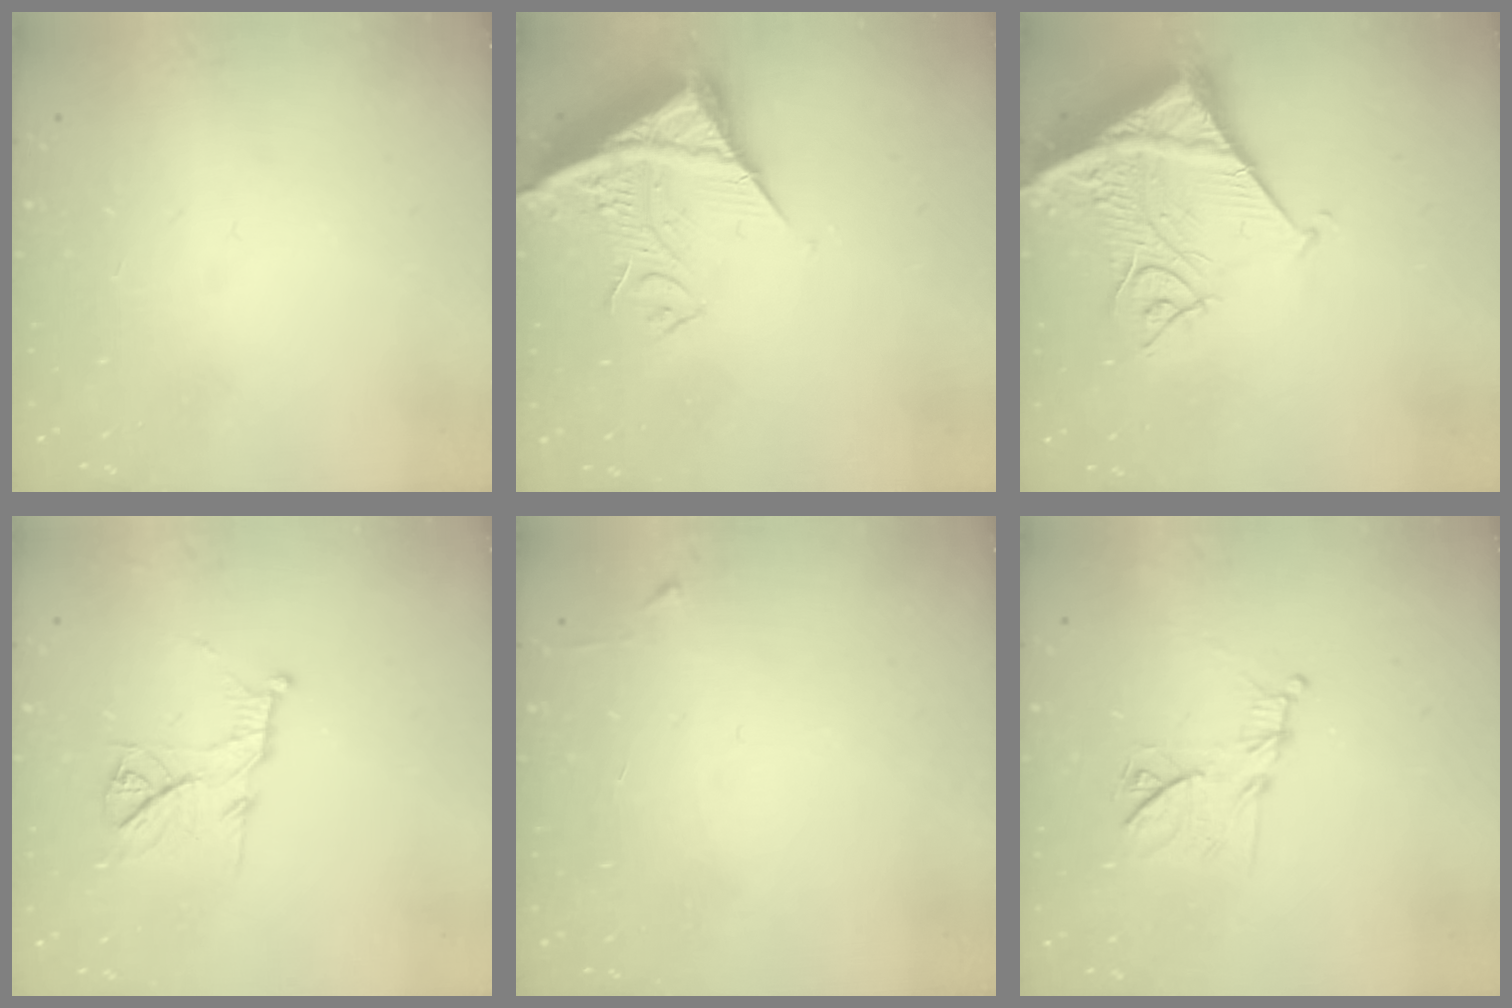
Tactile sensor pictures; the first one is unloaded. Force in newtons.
{"total": 10.6, "press": 10.5, "slide": 1.1}
{"total": 16.9, "press": 16.7, "slide": 2.3}
{"total": 10.3, "press": 10.3, "slide": 0.1}
{"total": 2.4, "press": 2.4, "slide": 0.3}
{"total": 11.2, "press": 11.2, "slide": 0.5}